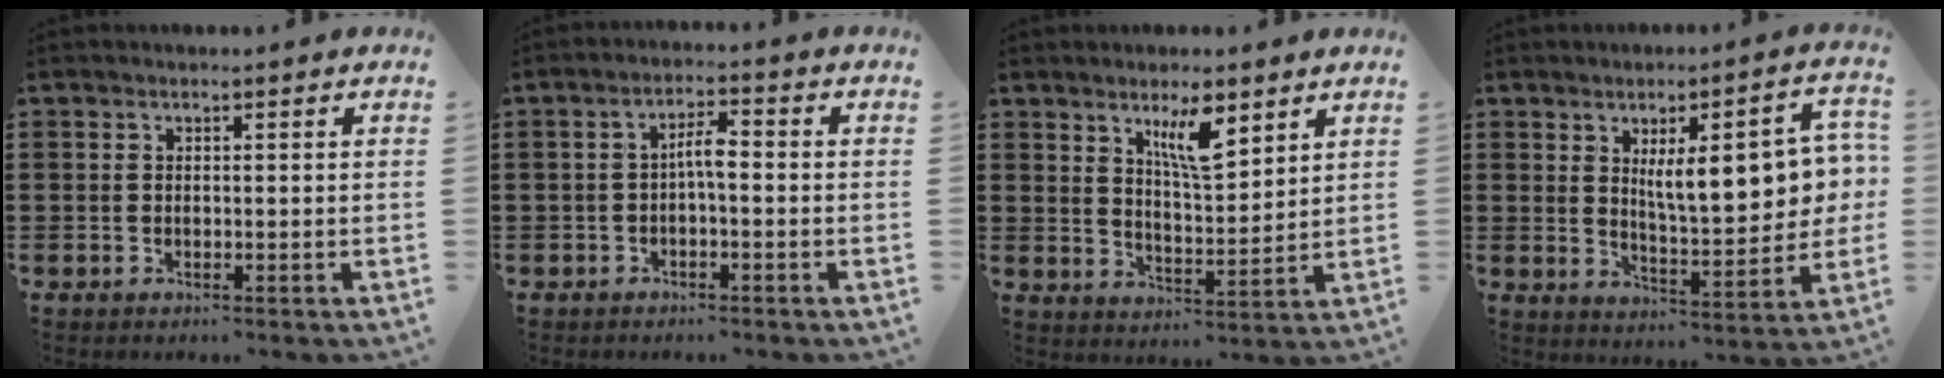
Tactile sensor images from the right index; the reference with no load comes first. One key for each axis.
{"total": 3.2, "fx": -0.5, "fy": 0.8, "fz": 3.0, "tx": -0.057, "ty": 0.007, "tz": -0.013}
{"total": 7.1, "fx": 4.6, "fy": 1.9, "fz": 5.1, "tx": -0.086, "ty": -0.013, "tz": 0.074}
{"total": 11.2, "fx": 2.8, "fy": 3.7, "fz": 10.1, "tx": -0.151, "ty": -0.004, "tz": 0.040}